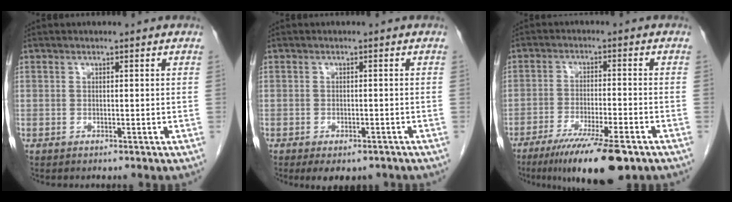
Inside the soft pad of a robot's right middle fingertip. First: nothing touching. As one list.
[{"total": 5.2, "force": [-3.9, 2.5, 2.4], "torque": [-0.026, -0.003, -0.050]}, {"total": 12.5, "force": [-8.6, 1.5, 9.0], "torque": [-0.147, -0.029, -0.136]}]